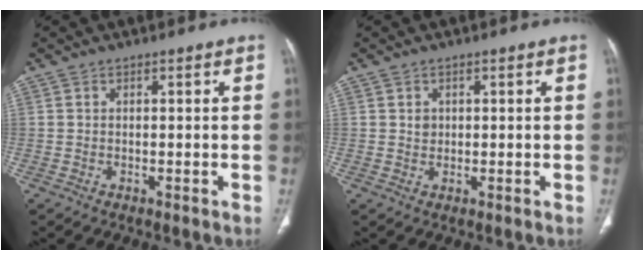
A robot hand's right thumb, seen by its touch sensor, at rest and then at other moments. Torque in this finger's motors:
{"motor_torque": [-0.03, 0.16, 0.26, -0.10, -0.06]}